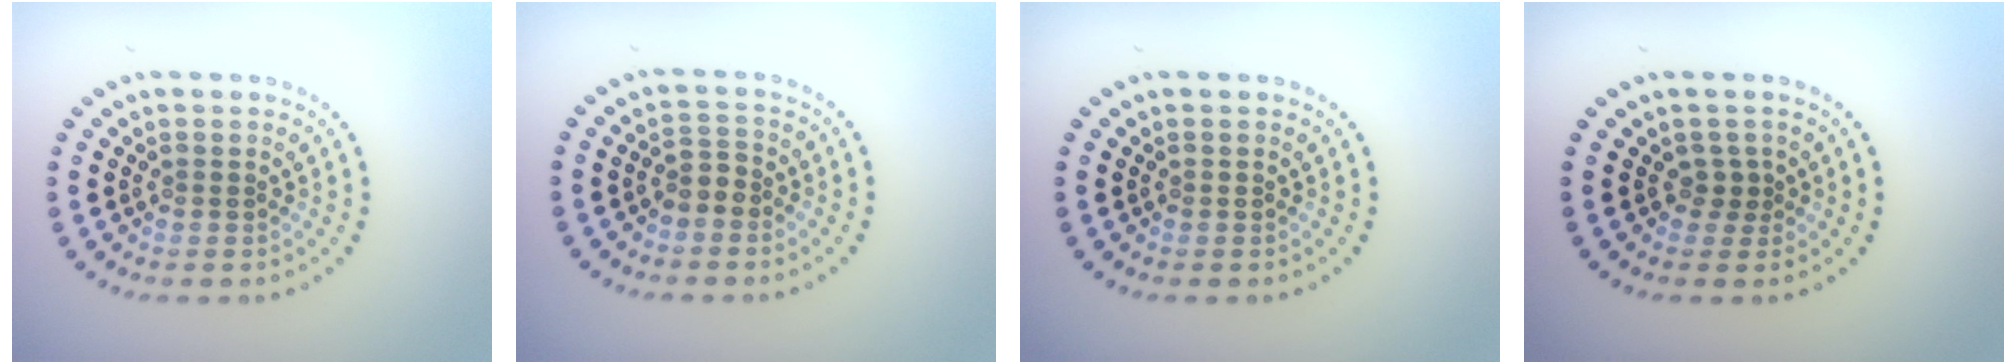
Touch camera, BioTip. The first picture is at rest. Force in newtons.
{"total": 1.6, "press": 1.4, "slide": 0.8}
{"total": 0.0}
{"total": 1.2, "press": 0.8, "slide": 0.8}